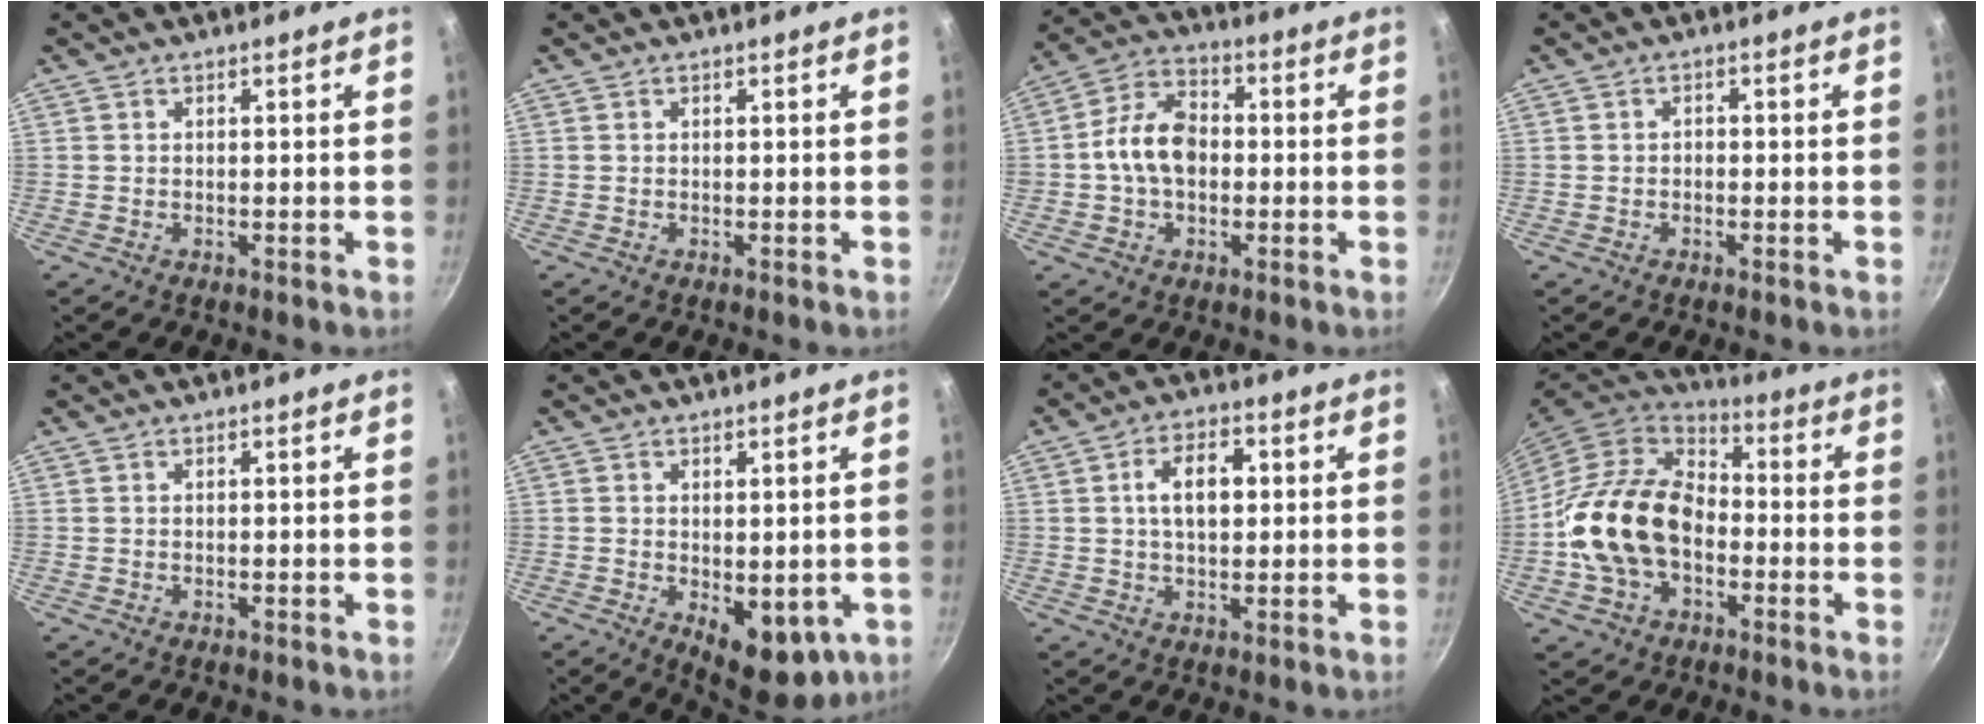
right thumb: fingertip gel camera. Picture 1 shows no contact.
{"total": 0.0}
{"total": 10.5, "force": [-0.6, 7.6, 7.2], "torque": [-0.107, 0.028, -0.026]}
{"total": 0.9, "force": [-0.5, 0.6, 0.4], "torque": [-0.006, 0.005, -0.008]}
{"total": 0.0}
{"total": 10.4, "force": [-2.2, 5.7, 8.4], "torque": [-0.089, -0.014, -0.015]}
{"total": 7.9, "force": [1.2, 4.7, 6.2], "torque": [-0.087, 0.013, 0.016]}
{"total": 18.4, "force": [-3.0, 13.0, 12.6], "torque": [-0.205, 0.038, -0.068]}